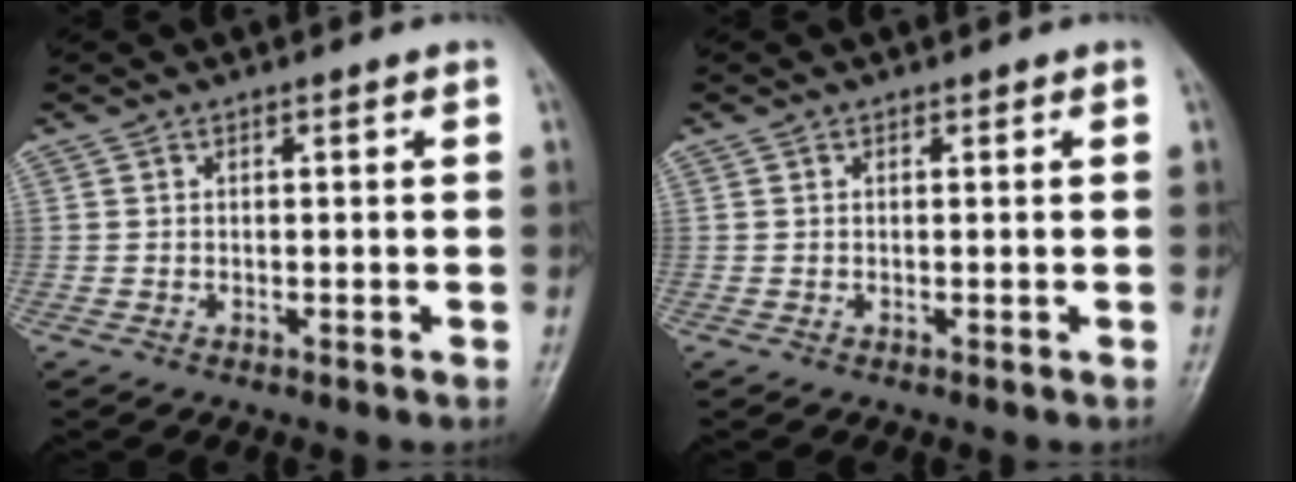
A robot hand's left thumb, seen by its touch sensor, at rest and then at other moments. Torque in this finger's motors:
{"motor_torque": [0.00, 0.00, -0.17, 0.05, 0.00]}